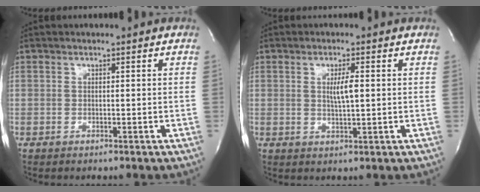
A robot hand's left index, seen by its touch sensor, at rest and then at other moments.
{"total": 3.3, "force": [0.6, 0.4, 3.2], "torque": [-0.058, -0.003, 0.011]}